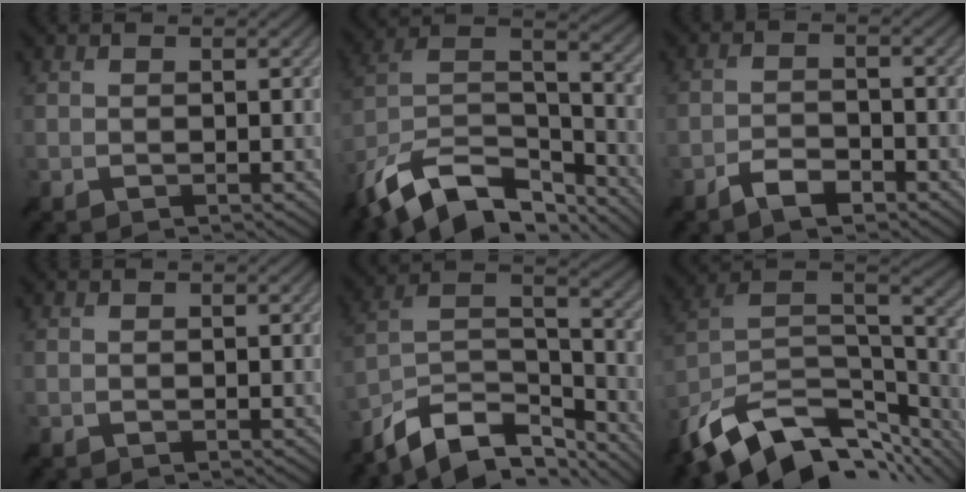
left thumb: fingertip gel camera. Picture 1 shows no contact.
{"total": 15.4, "force": [-10.9, 7.1, 8.3], "torque": [-0.213, -0.006, -0.186]}
{"total": 3.2, "force": [-2.3, 1.1, 1.9], "torque": [-0.041, 0.004, -0.051]}
{"total": 0.0}
{"total": 11.5, "force": [-9.0, 4.5, 5.7], "torque": [-0.118, 0.005, -0.166]}
{"total": 14.9, "force": [-9.4, 7.3, 9.0], "torque": [-0.218, -0.016, -0.149]}